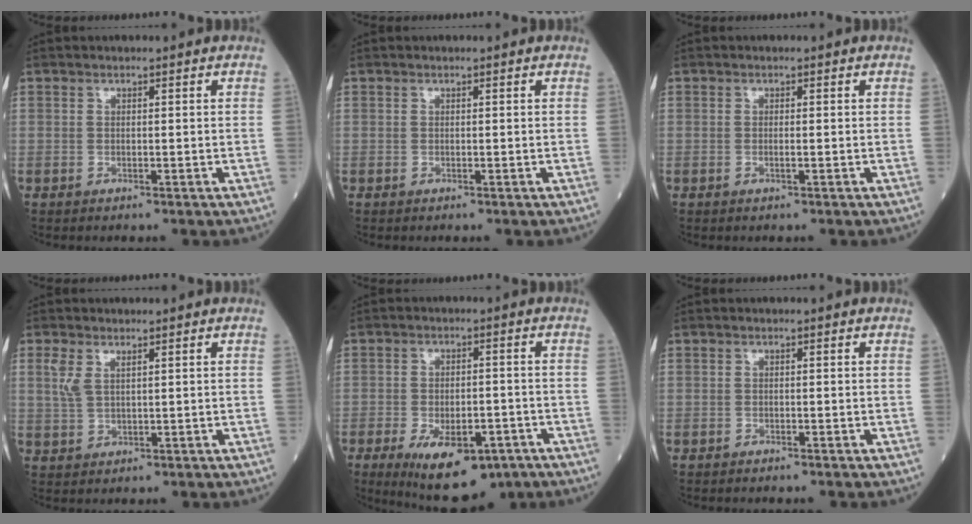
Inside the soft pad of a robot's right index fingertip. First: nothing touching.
{"total": 0.0}
{"total": 0.5, "force": [-0.1, -0.1, 0.5], "torque": [-0.012, 0.001, 0.000]}
{"total": 2.5, "force": [1.3, 1.0, 2.0], "torque": [-0.055, 0.013, 0.038]}
{"total": 12.1, "force": [-6.8, 5.1, 8.6], "torque": [-0.138, -0.012, -0.093]}
{"total": 0.9, "force": [-0.8, -0.1, 0.4], "torque": [-0.005, 0.001, -0.010]}